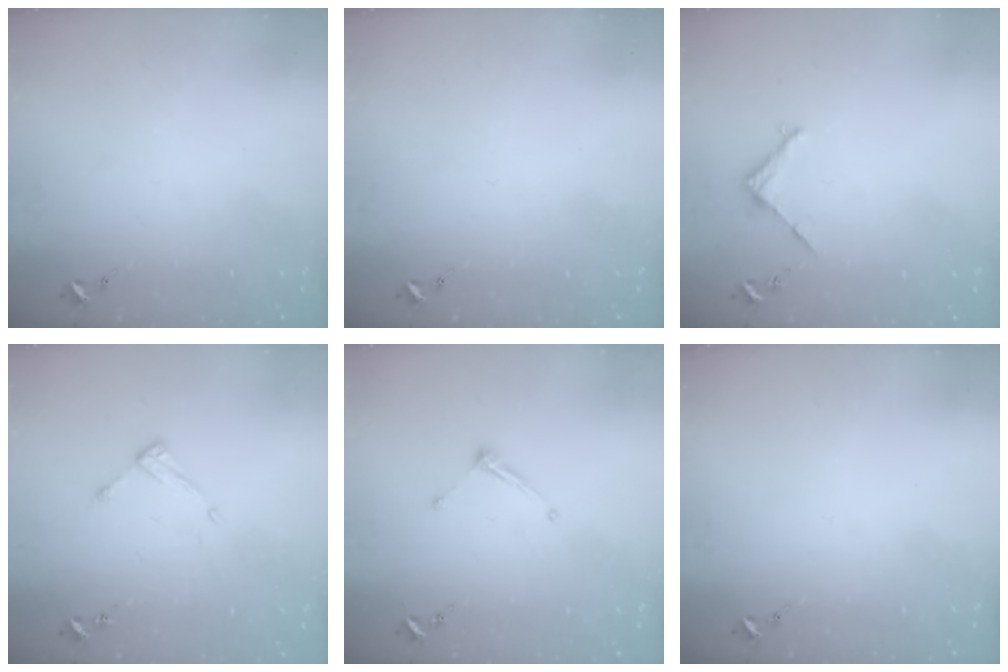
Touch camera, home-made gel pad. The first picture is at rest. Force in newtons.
{"total": 0.0}
{"total": 2.9, "press": 2.8, "slide": 0.2}
{"total": 7.9, "press": 7.9, "slide": 0.3}
{"total": 6.6, "press": 6.6, "slide": 0.3}
{"total": 0.0}